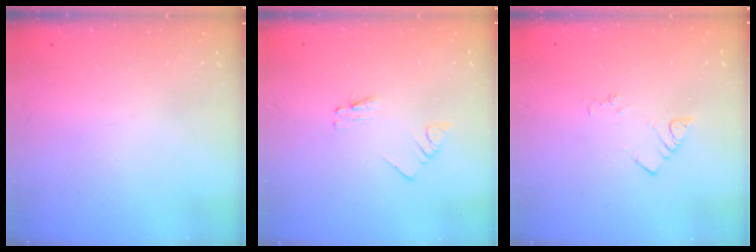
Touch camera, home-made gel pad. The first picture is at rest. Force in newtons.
{"total": 1.1, "press": 1.0, "slide": 0.1}
{"total": 2.4, "press": 2.3, "slide": 0.4}